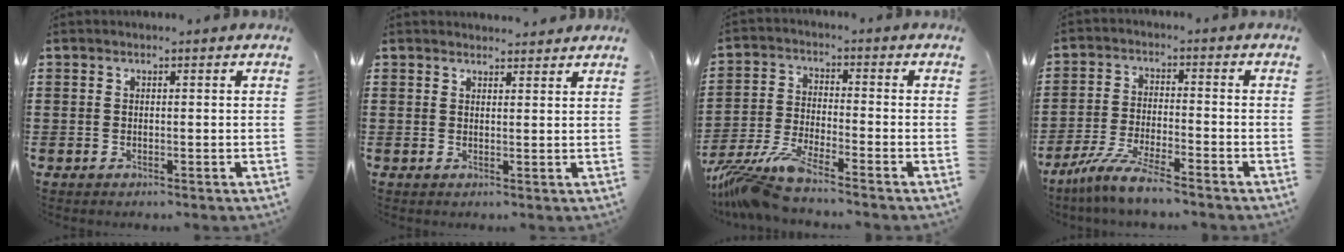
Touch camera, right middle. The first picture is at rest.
{"total": 1.8, "force": [1.8, 0.1, -0.1], "torque": [0.005, -0.004, 0.035]}
{"total": 6.9, "force": [-6.1, 0.0, 3.3], "torque": [-0.090, -0.021, -0.125]}
{"total": 6.4, "force": [-5.6, -0.3, 3.2], "torque": [-0.076, -0.019, -0.110]}